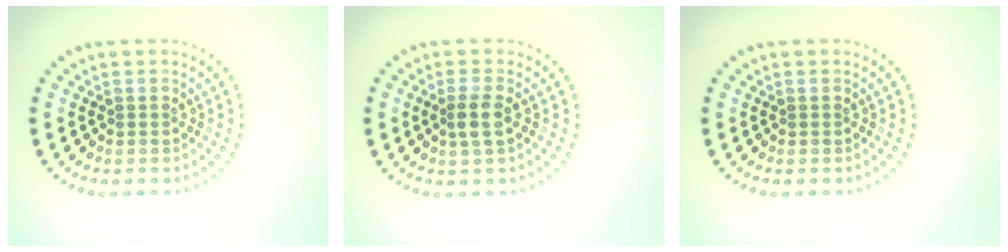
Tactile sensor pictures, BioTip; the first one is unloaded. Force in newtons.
{"total": 2.0, "press": 1.8, "slide": 0.9}
{"total": 0.0}